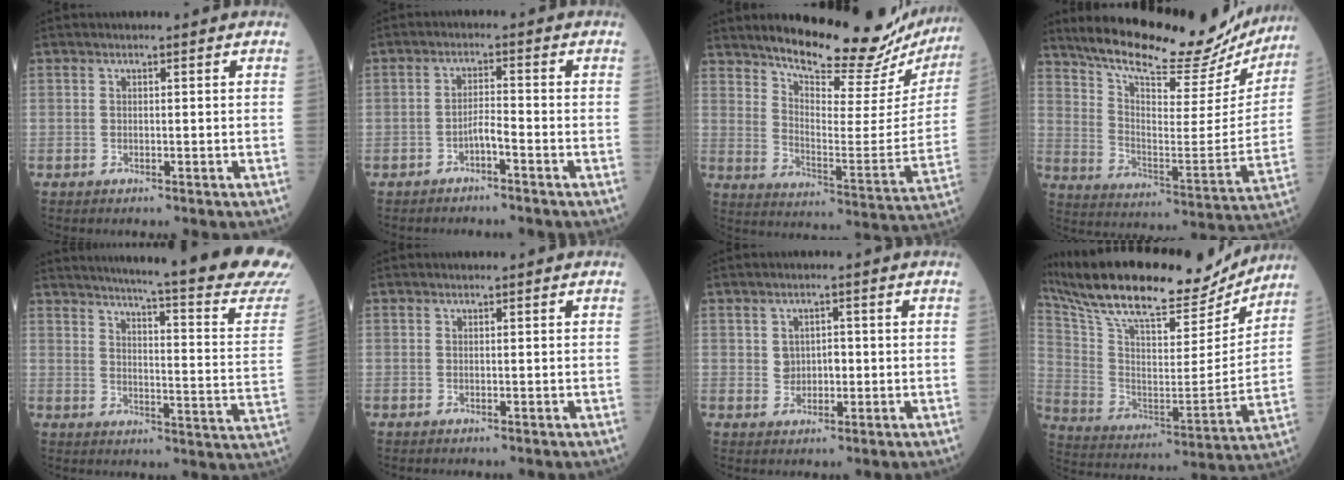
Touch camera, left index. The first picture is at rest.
{"total": 2.4, "force": [-1.6, 0.1, 1.7], "torque": [-0.029, 0.002, -0.031]}
{"total": 22.9, "force": [21.2, 3.9, 7.9], "torque": [-0.116, -0.081, 0.275]}
{"total": 25.2, "force": [22.5, 6.1, 9.8], "torque": [-0.157, -0.029, 0.312]}
{"total": 28.9, "force": [26.0, -0.3, 12.7], "torque": [-0.193, -0.119, 0.308]}
{"total": 0.0}
{"total": 2.8, "force": [0.1, 2.3, 1.7], "torque": [-0.025, 0.008, 0.006]}
{"total": 26.0, "force": [22.4, 6.0, 11.6], "torque": [-0.219, 0.005, 0.354]}